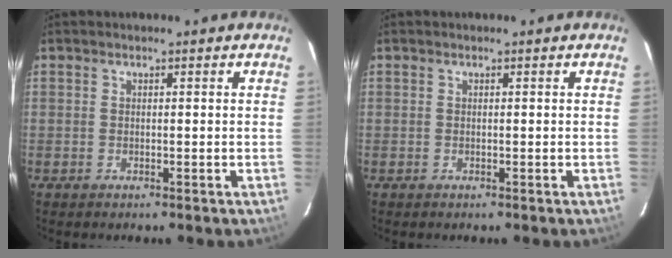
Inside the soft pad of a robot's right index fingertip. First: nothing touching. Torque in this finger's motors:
{"motor_torque": [0.00, 0.00, 0.00, 0.00]}